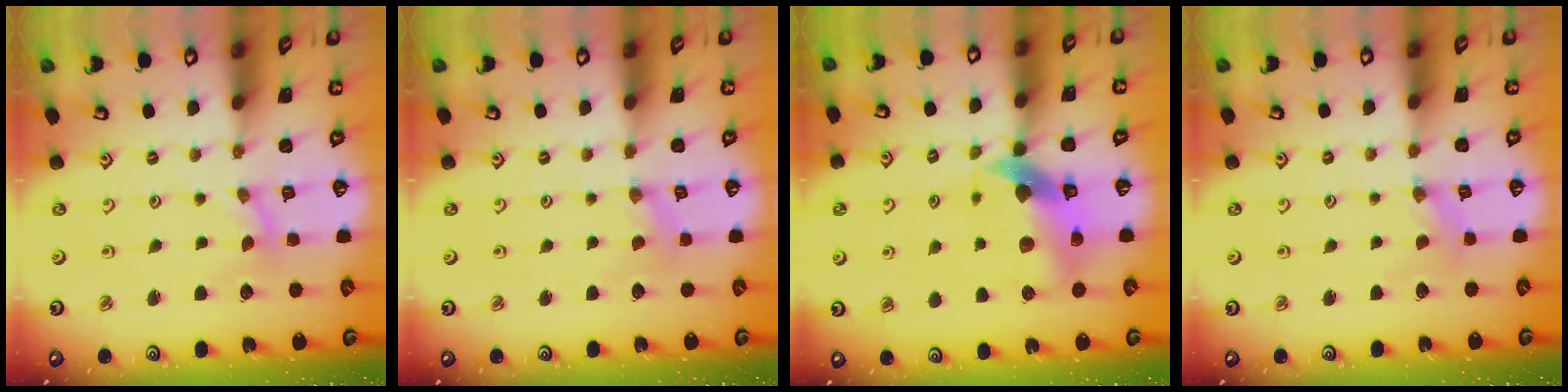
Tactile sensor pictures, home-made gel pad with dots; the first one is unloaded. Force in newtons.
{"total": 0.5, "press": 0.5, "slide": 0.2}
{"total": 12.0, "press": 11.9, "slide": 1.6}
{"total": 0.0}